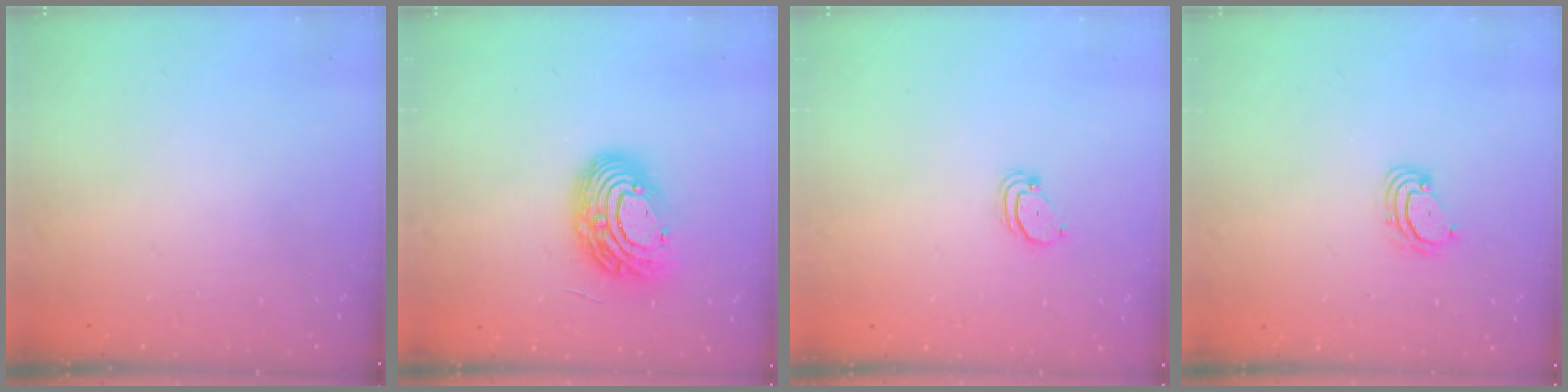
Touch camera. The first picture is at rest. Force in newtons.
{"total": 13.7, "press": 13.7, "slide": 0.5}
{"total": 2.1, "press": 2.1, "slide": 0.2}
{"total": 4.5, "press": 4.4, "slide": 0.5}